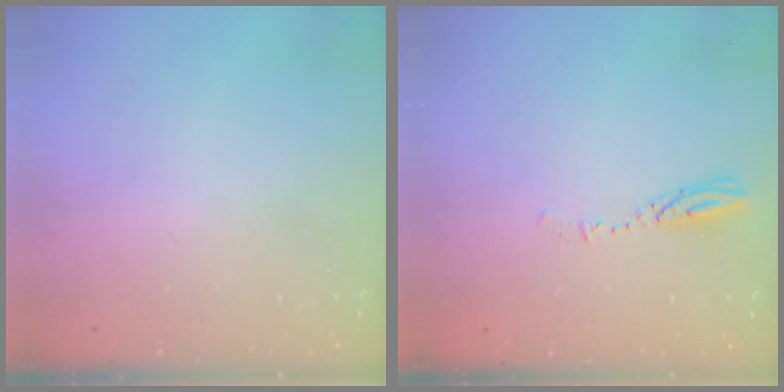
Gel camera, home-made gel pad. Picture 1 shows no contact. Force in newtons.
{"total": 3.8, "press": 3.8, "slide": 0.2}